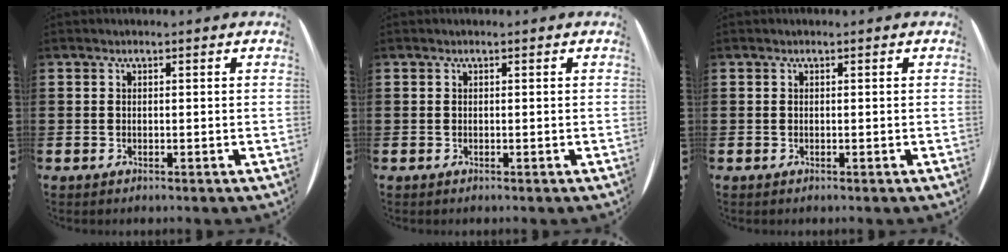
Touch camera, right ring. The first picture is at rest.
{"total": 0.0}
{"total": 0.0}